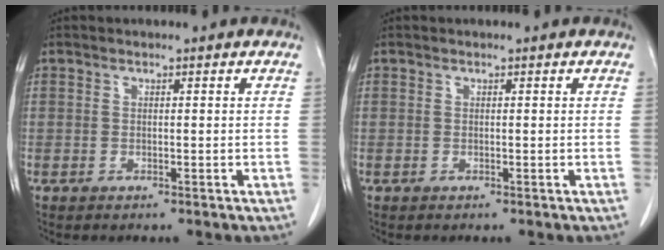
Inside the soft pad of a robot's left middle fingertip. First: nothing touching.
{"total": 0.0}